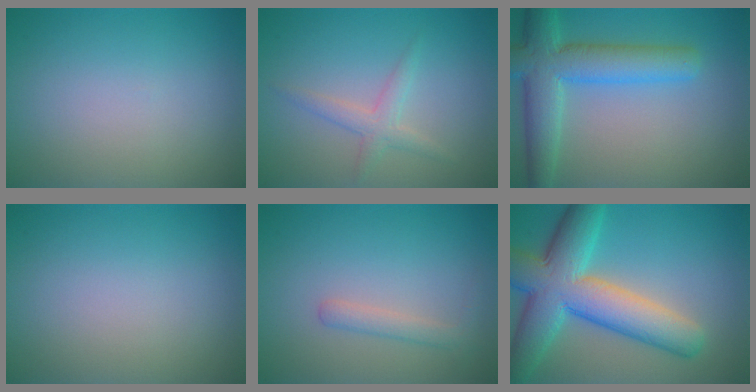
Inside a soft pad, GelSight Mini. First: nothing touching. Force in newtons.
{"total": 2.0, "press": 2.0, "slide": 0.1}
{"total": 6.9, "press": 6.9, "slide": 0.2}
{"total": 0.0}
{"total": 1.6, "press": 1.6, "slide": 0.1}
{"total": 10.4, "press": 10.4, "slide": 0.4}